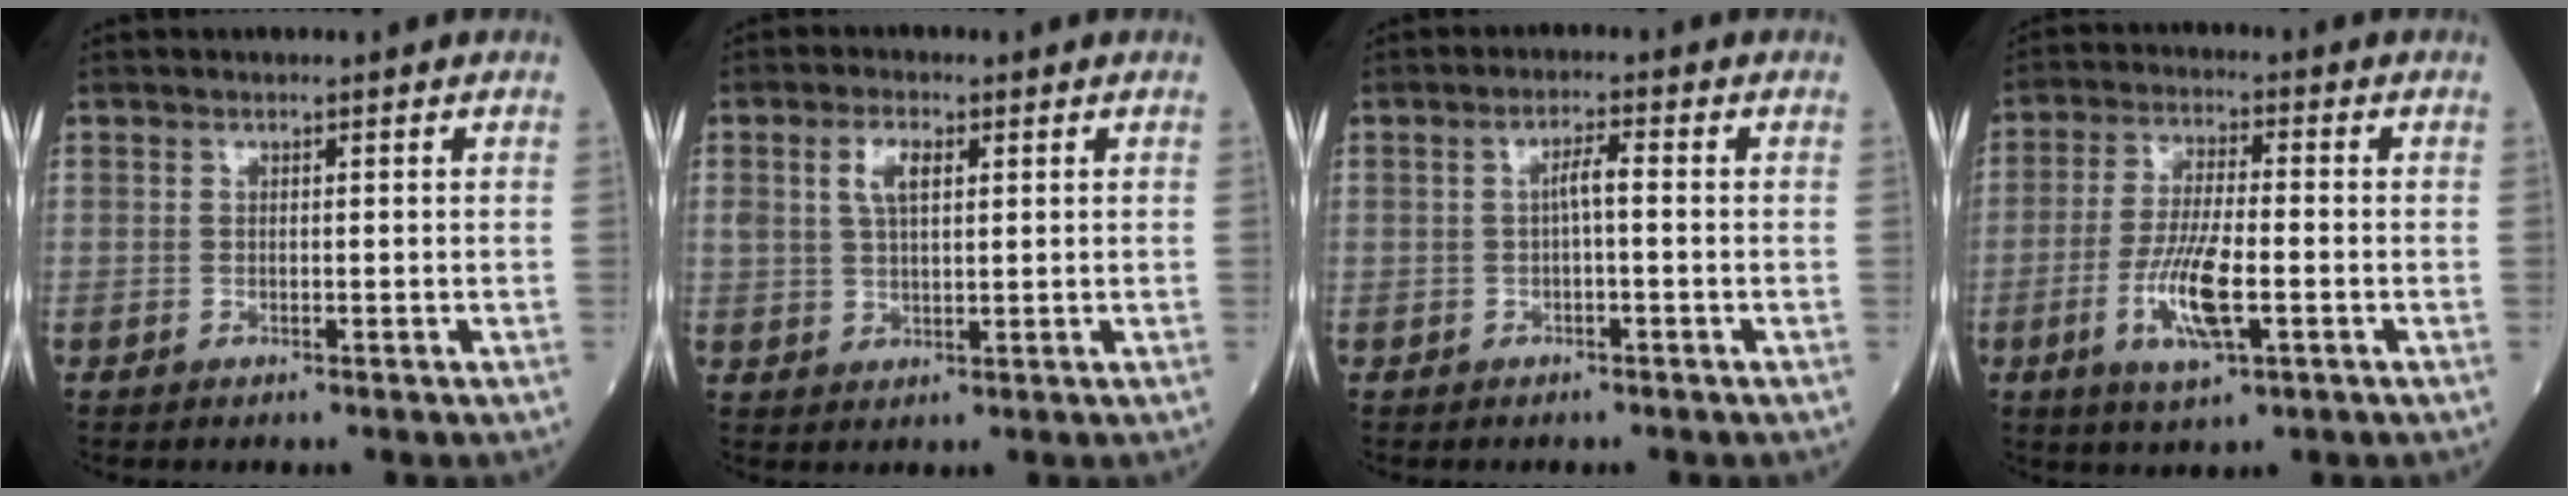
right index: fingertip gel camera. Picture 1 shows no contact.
{"total": 4.4, "force": [1.6, 1.9, 3.6], "torque": [-0.076, 0.009, 0.033]}
{"total": 2.5, "force": [-0.1, 0.3, 2.4], "torque": [-0.041, 0.005, -0.003]}
{"total": 9.5, "force": [-3.0, 2.0, 8.8], "torque": [-0.175, -0.007, -0.056]}